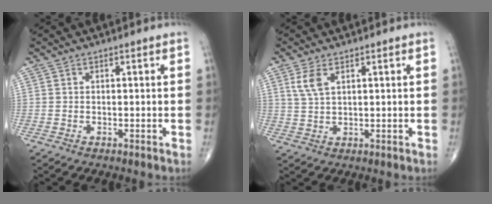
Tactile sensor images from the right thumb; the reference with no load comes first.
{"total": 3.9, "force": [1.8, 1.8, 2.9], "torque": [-0.062, 0.001, 0.044]}